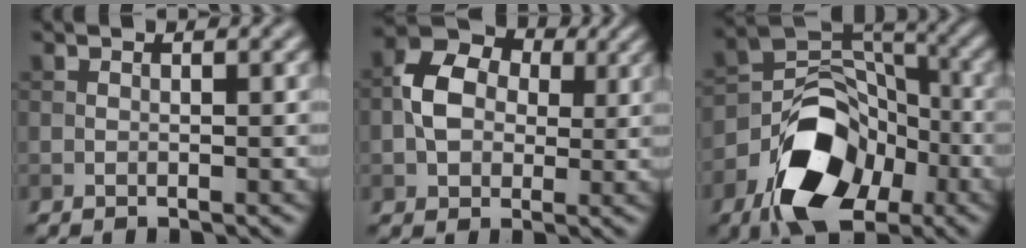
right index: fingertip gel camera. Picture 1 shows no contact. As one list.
[{"total": 6.5, "force": [0.5, 5.1, 4.1], "torque": [-0.070, 0.010, 0.003]}, {"total": 11.7, "force": [-5.8, 7.2, 7.2], "torque": [-0.129, -0.007, -0.103]}]